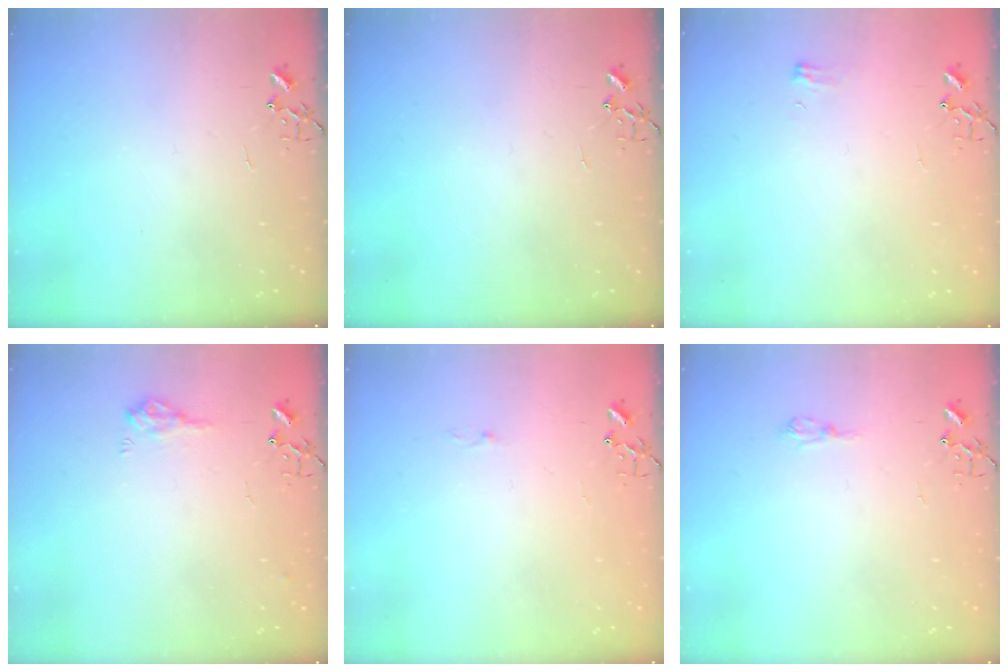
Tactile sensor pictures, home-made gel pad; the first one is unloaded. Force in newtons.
{"total": 0.0}
{"total": 5.3, "press": 5.3, "slide": 0.8}
{"total": 9.3, "press": 9.3, "slide": 0.9}
{"total": 2.6, "press": 2.6, "slide": 0.4}
{"total": 6.7, "press": 6.6, "slide": 0.8}